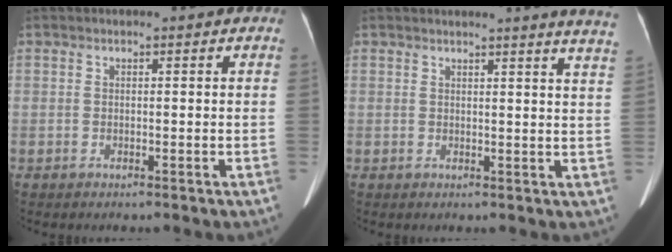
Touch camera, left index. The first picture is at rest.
{"total": 8.6, "force": [7.8, -1.2, 3.3], "torque": [-0.032, -0.046, 0.064]}